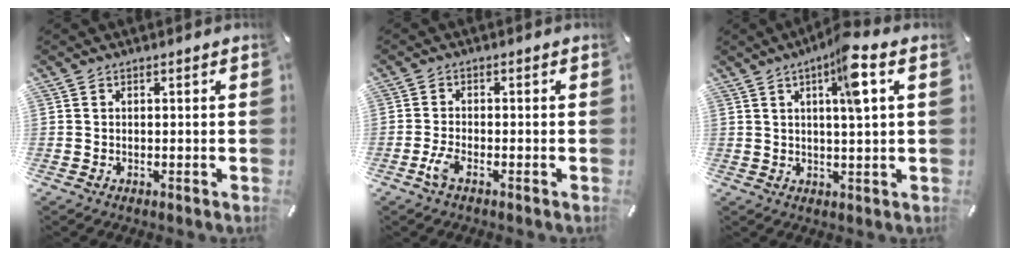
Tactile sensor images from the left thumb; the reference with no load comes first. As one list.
[{"total": 3.2, "force": [-1.7, 0.9, 2.6], "torque": [-0.064, -0.004, -0.034]}, {"total": 8.5, "force": [3.1, 1.0, 7.8], "torque": [-0.132, -0.007, 0.044]}]